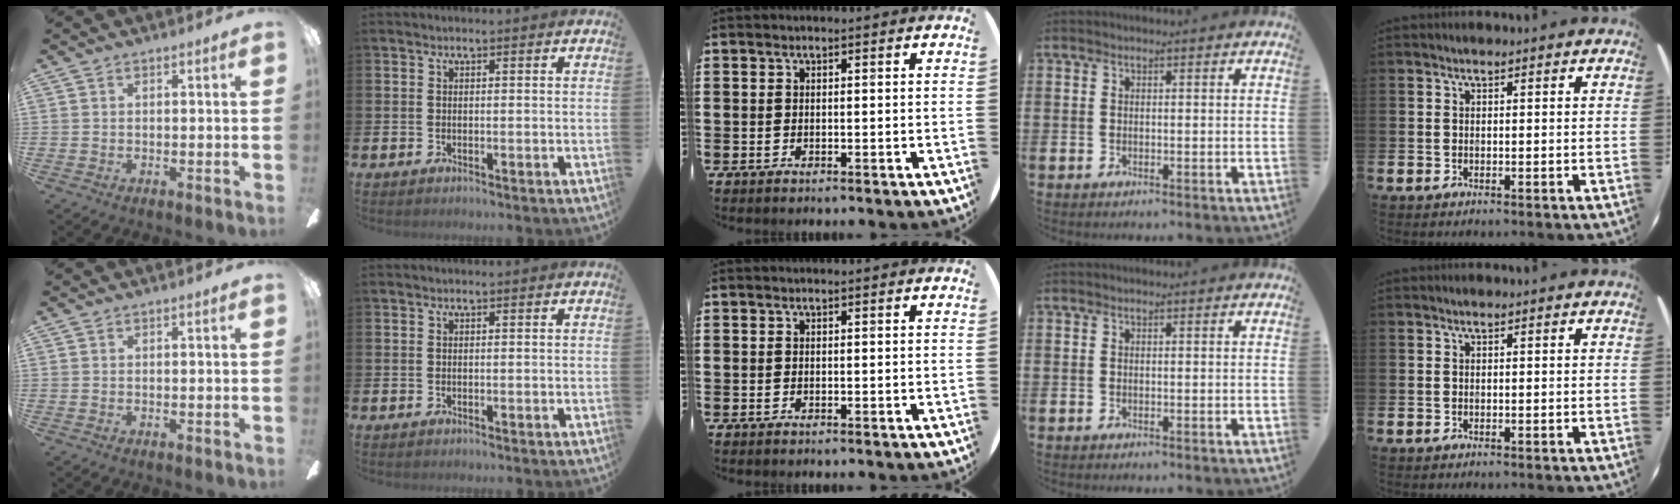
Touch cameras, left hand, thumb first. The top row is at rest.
{}